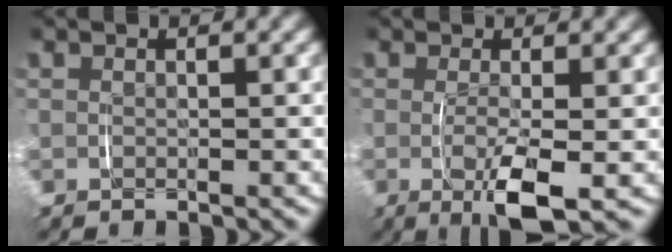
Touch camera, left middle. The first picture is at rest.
{"total": 4.6, "force": [-0.9, 1.0, 4.4], "torque": [-0.068, -0.012, -0.012]}